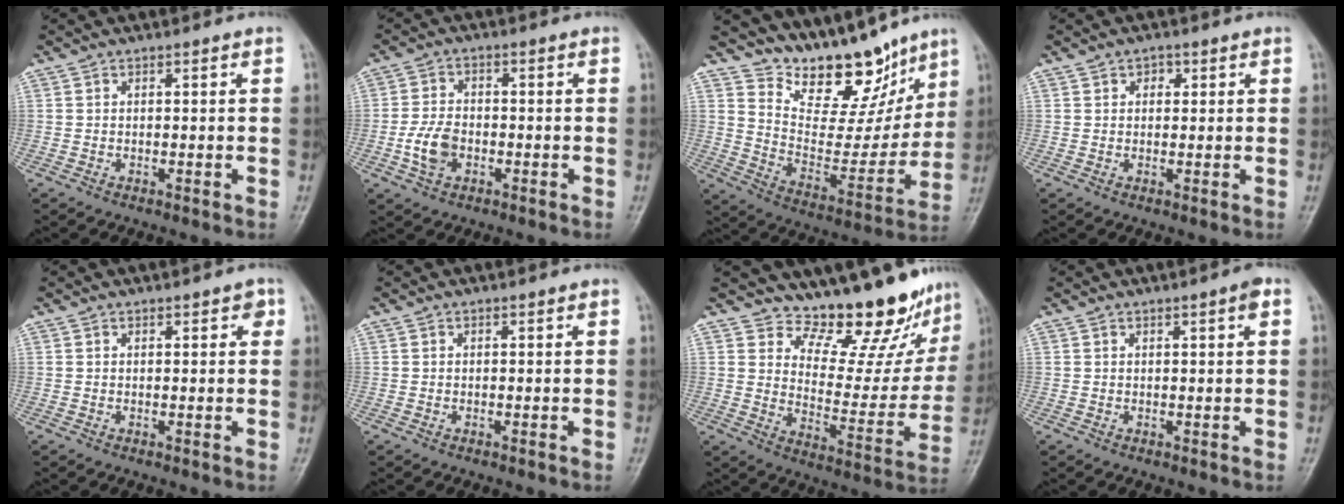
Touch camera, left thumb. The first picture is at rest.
{"total": 5.9, "force": [-1.7, 4.0, 4.0], "torque": [-0.075, 0.008, -0.035]}
{"total": 18.3, "force": [14.1, 8.0, 8.6], "torque": [-0.071, -0.084, 0.233]}
{"total": 1.9, "force": [0.8, 1.4, 0.9], "torque": [-0.001, -0.001, 0.007]}
{"total": 1.7, "force": [0.9, 0.9, 1.1], "torque": [-0.003, -0.001, 0.009]}
{"total": 0.0}
{"total": 16.8, "force": [15.3, 4.9, 5.0], "torque": [-0.019, -0.143, 0.204]}
{"total": 1.8, "force": [0.8, 0.2, 1.5], "torque": [-0.024, -0.001, 0.011]}